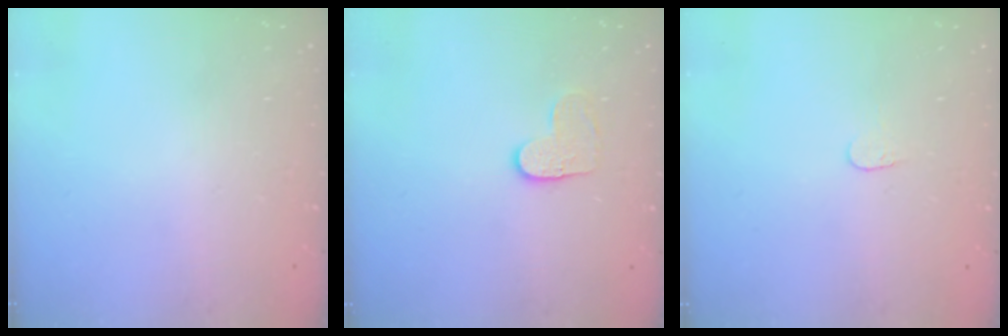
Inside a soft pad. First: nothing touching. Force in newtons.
{"total": 5.5, "press": 5.5, "slide": 0.4}
{"total": 3.8, "press": 3.8, "slide": 0.3}